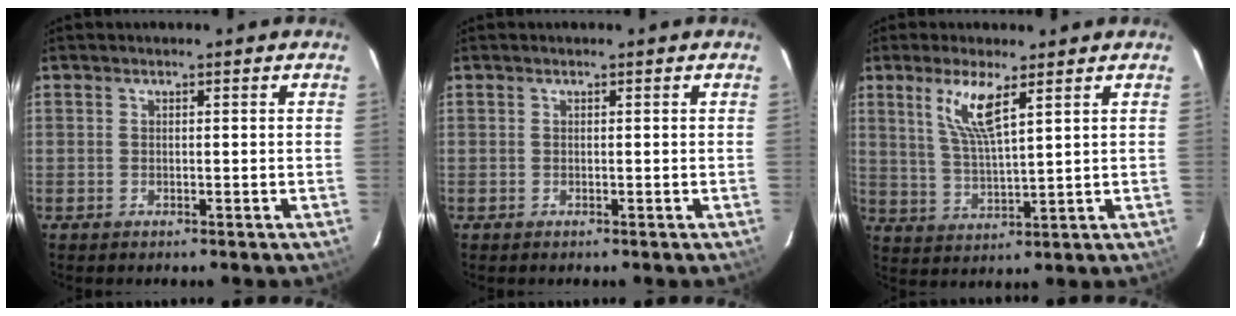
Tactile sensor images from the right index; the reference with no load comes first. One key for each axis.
{"total": 0.0}
{"total": 7.6, "fx": 4.1, "fy": 1.2, "fz": 6.3, "tx": -0.128, "ty": -0.008, "tz": 0.086}